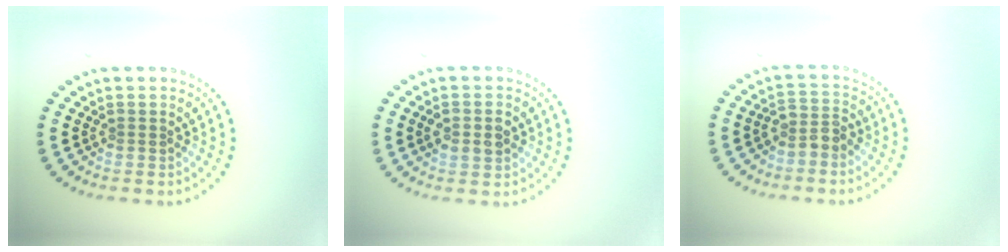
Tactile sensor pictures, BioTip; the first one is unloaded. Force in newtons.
{"total": 2.9, "press": 2.9, "slide": 0.2}
{"total": 2.1, "press": 1.8, "slide": 1.2}